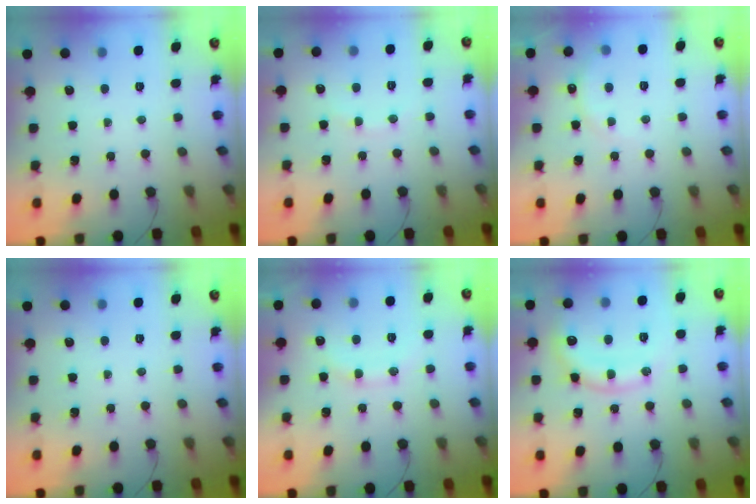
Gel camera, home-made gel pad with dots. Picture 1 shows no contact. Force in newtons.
{"total": 5.0, "press": 4.8, "slide": 1.2}
{"total": 7.6, "press": 7.5, "slide": 1.3}
{"total": 0.0}
{"total": 10.8, "press": 10.7, "slide": 1.0}
{"total": 13.2, "press": 13.2, "slide": 0.8}